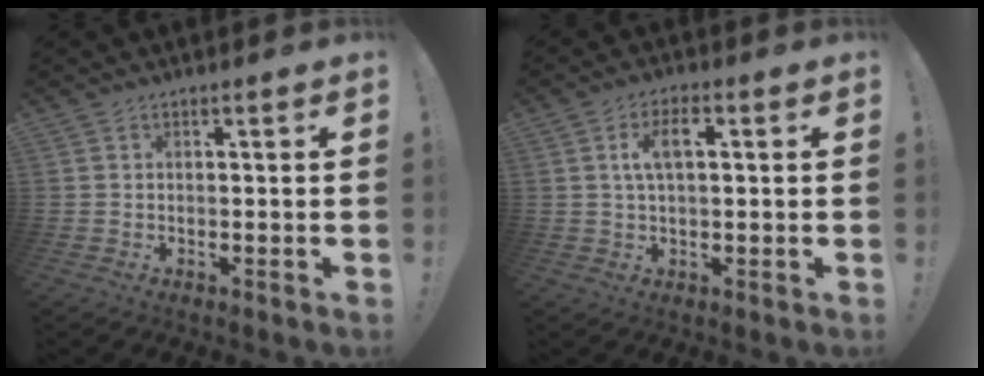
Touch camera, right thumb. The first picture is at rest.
{"total": 6.4, "force": [1.4, 3.0, 5.5], "torque": [-0.089, 0.008, 0.019]}